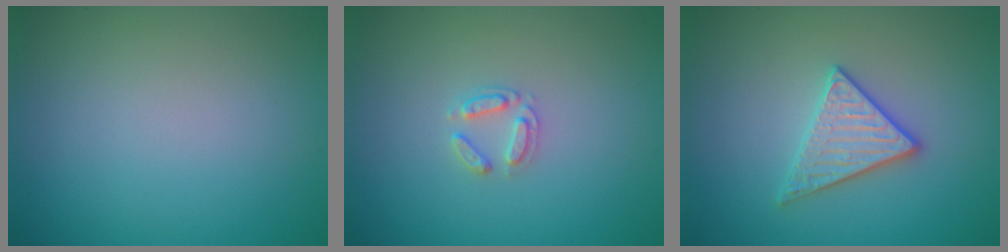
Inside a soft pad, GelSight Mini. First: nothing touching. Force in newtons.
{"total": 1.7, "press": 1.7, "slide": 0.2}
{"total": 2.9, "press": 2.8, "slide": 0.7}